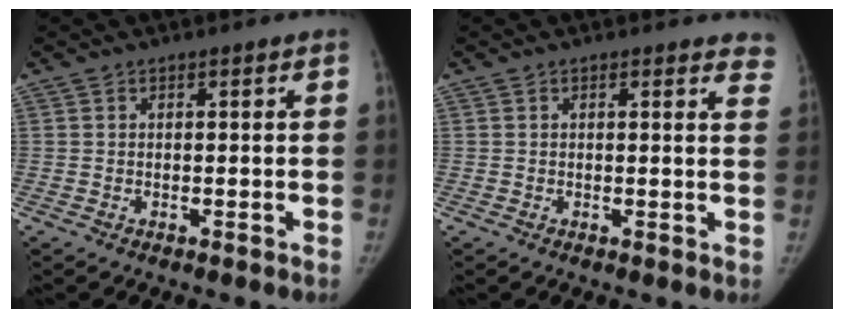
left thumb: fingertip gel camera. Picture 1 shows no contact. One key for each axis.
{"total": 4.7, "fx": 4.2, "fy": 1.3, "fz": 1.7, "tx": 0.008, "ty": -0.017, "tz": 0.025}